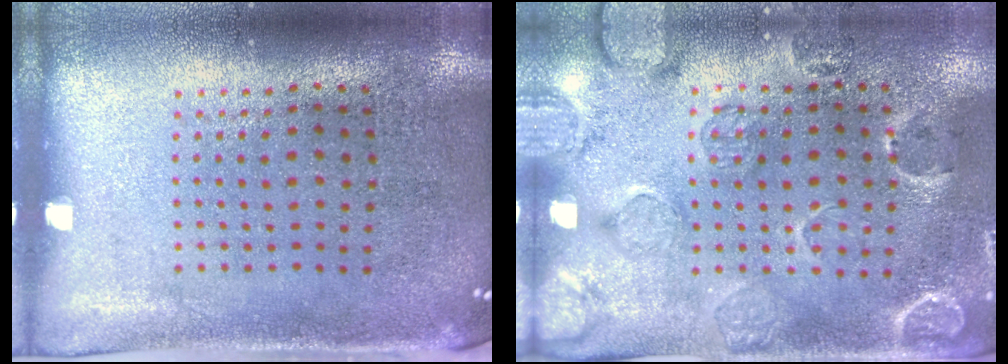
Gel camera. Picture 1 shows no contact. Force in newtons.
{"total": 2.7, "press": 1.8, "slide": 2.0}